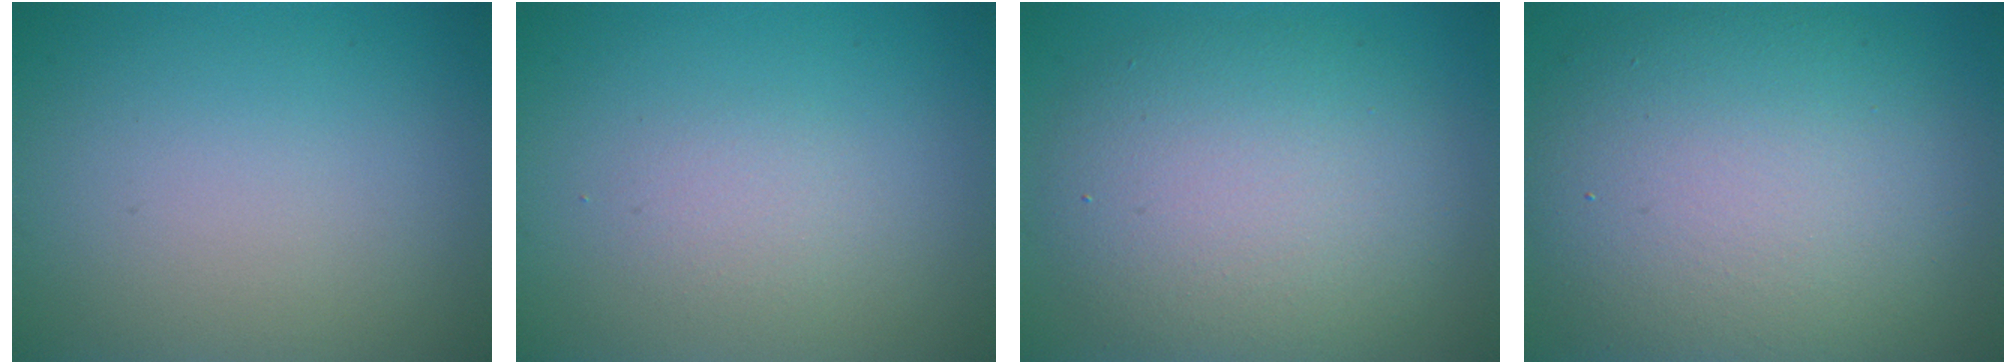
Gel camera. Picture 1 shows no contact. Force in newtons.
{"total": 1.3, "press": 1.3, "slide": 0.0}
{"total": 9.0, "press": 9.0, "slide": 0.2}
{"total": 11.8, "press": 11.8, "slide": 0.9}